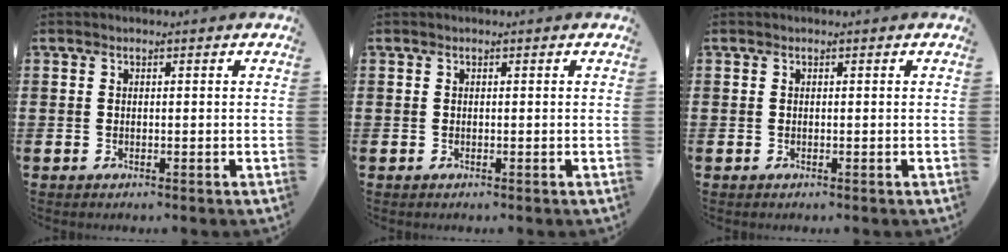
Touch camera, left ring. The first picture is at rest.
{"total": 0.0}
{"total": 0.0}